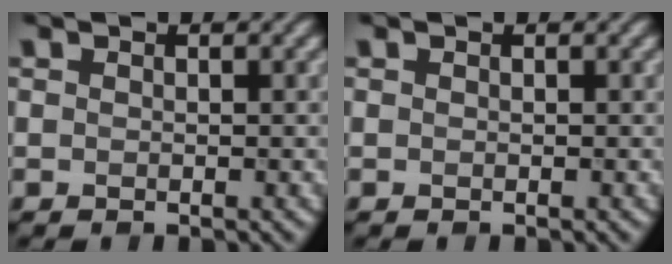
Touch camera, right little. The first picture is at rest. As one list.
[{"total": 0.0}]